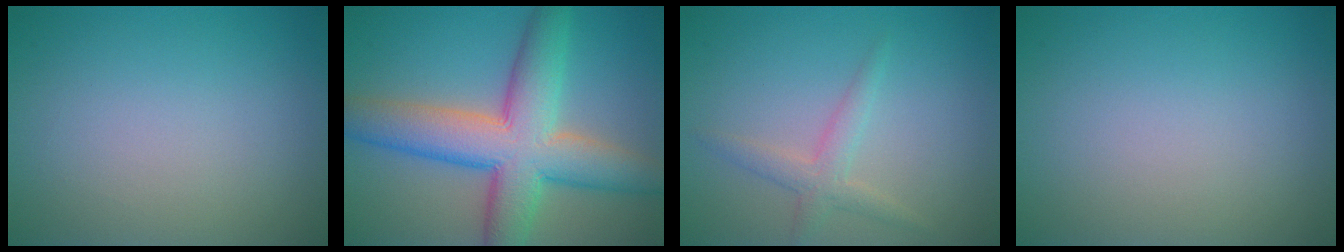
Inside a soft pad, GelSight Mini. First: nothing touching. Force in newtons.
{"total": 9.9, "press": 9.9, "slide": 0.3}
{"total": 2.2, "press": 2.1, "slide": 0.1}
{"total": 0.0}